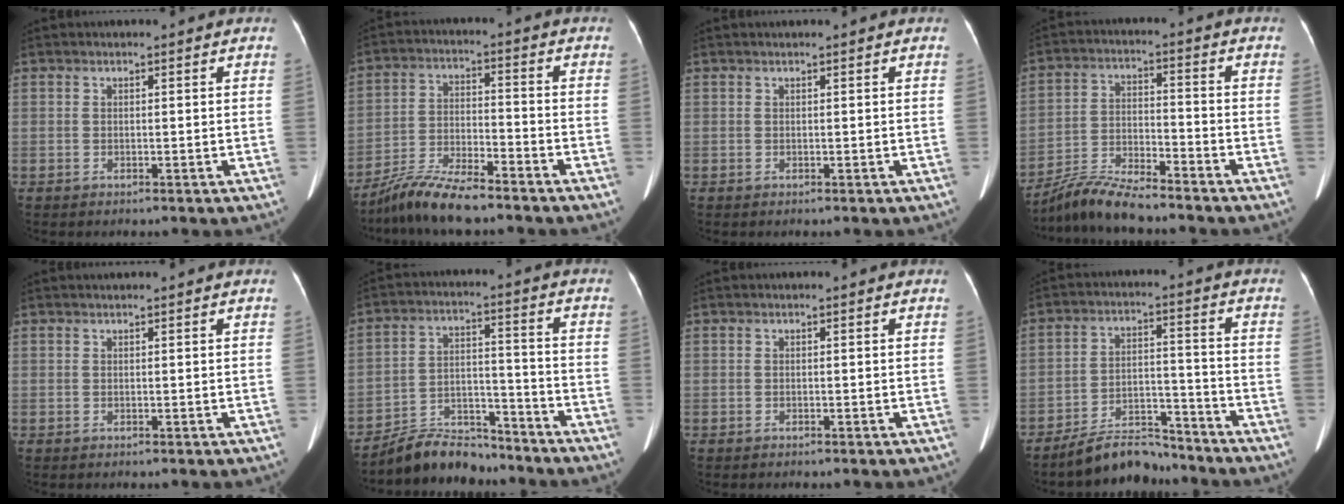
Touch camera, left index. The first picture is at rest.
{"total": 9.2, "force": [-8.1, 1.0, 4.2], "torque": [-0.088, -0.013, -0.146]}
{"total": 0.0}
{"total": 9.0, "force": [-8.5, 0.5, 2.9], "torque": [-0.061, -0.010, -0.153]}
{"total": 0.5, "force": [0.5, -0.1, 0.2], "torque": [-0.006, 0.006, 0.012]}
{"total": 9.7, "force": [-9.4, 2.3, 1.1], "torque": [-0.023, 0.017, -0.163]}
{"total": 0.0}
{"total": 8.3, "force": [-7.8, 2.1, 1.6], "torque": [-0.032, 0.013, -0.130]}